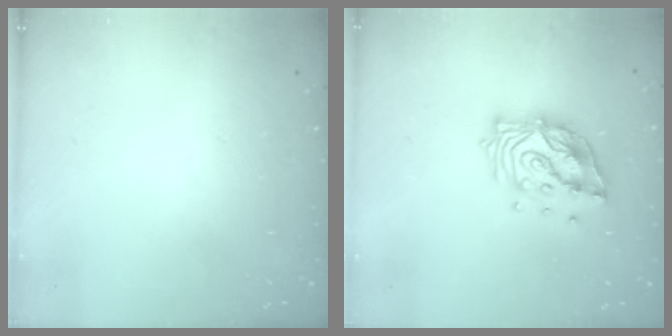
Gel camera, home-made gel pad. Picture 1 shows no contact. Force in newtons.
{"total": 13.7, "press": 13.7, "slide": 1.2}